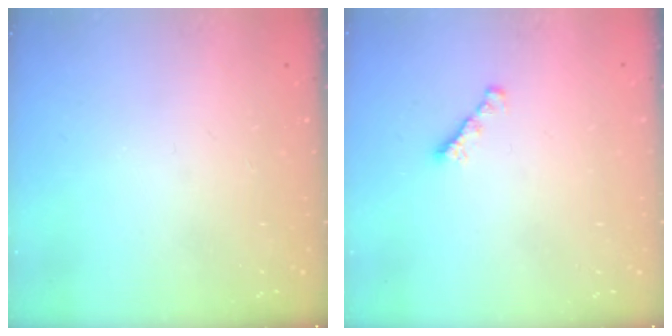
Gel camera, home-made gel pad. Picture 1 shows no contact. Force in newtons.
{"total": 1.6, "press": 1.5, "slide": 0.5}